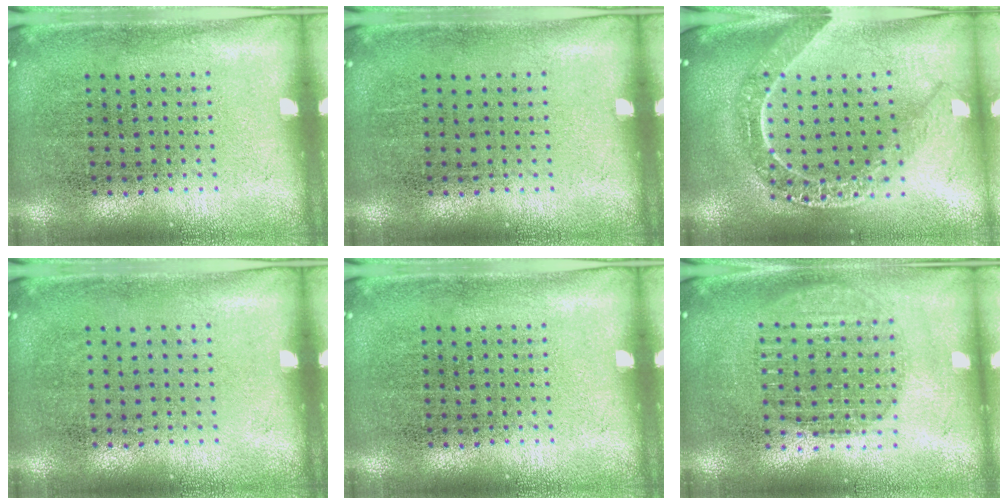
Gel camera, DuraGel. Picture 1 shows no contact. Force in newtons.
{"total": 0.0}
{"total": 2.3, "press": 2.0, "slide": 1.2}
{"total": 0.0}
{"total": 0.0}
{"total": 1.7, "press": 1.5, "slide": 0.9}